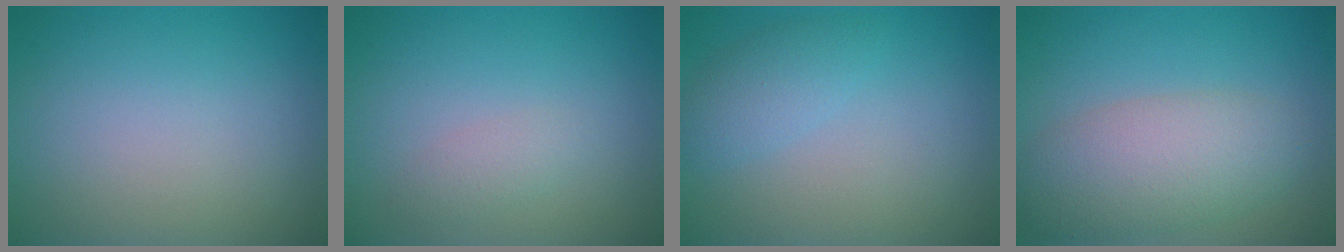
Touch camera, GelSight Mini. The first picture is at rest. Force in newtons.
{"total": 1.3, "press": 1.3, "slide": 0.0}
{"total": 2.2, "press": 2.2, "slide": 0.2}
{"total": 5.8, "press": 5.8, "slide": 0.1}